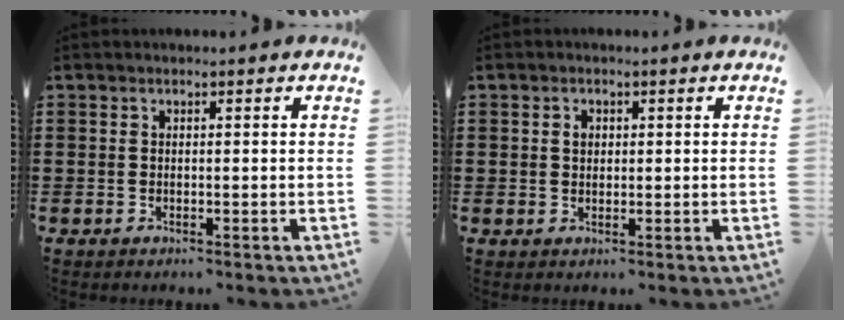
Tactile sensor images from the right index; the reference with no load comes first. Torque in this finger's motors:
{"motor_torque": [0.04, -0.03, 0.03, 0.03]}